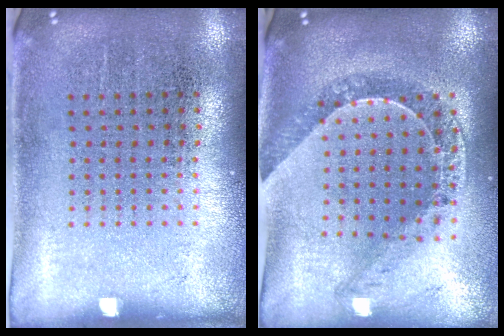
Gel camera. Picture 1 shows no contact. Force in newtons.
{"total": 0.8, "press": 0.7, "slide": 0.1}